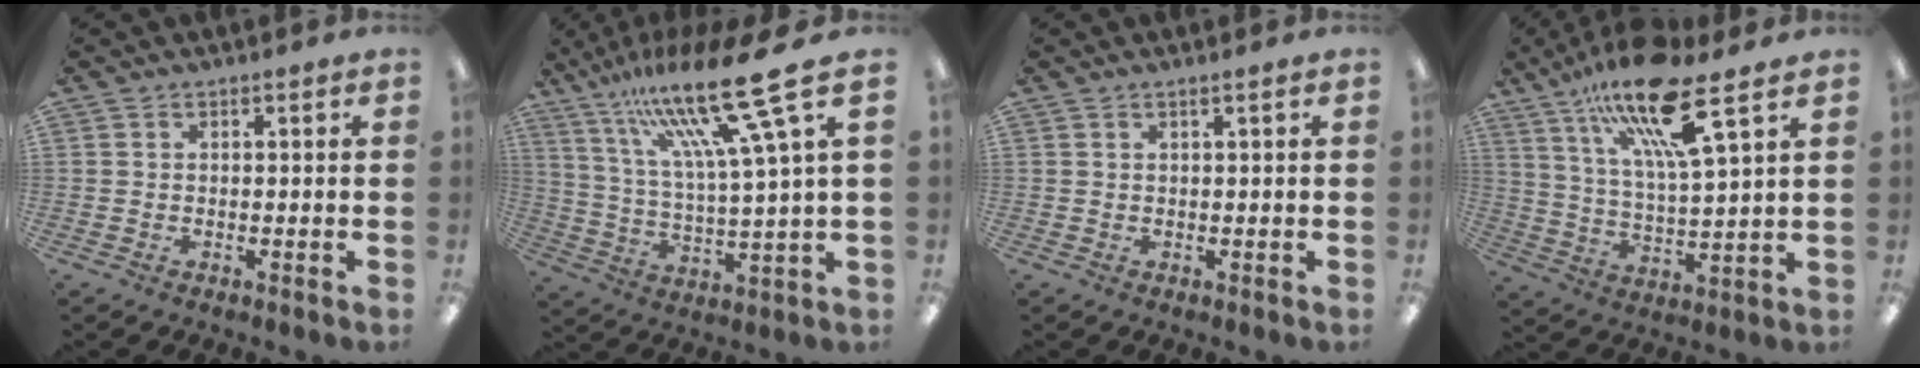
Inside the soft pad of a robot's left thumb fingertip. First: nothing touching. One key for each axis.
{"total": 23.7, "fx": 14.3, "fy": 3.8, "fz": 18.5, "tx": -0.340, "ty": -0.083, "tz": 0.224}
{"total": 1.0, "fx": 0.4, "fy": -0.1, "fz": 0.9, "tx": -0.015, "ty": -0.002, "tz": 0.008}
{"total": 18.4, "fx": 12.3, "fy": 3.7, "fz": 13.2, "tx": -0.238, "ty": -0.057, "tz": 0.198}